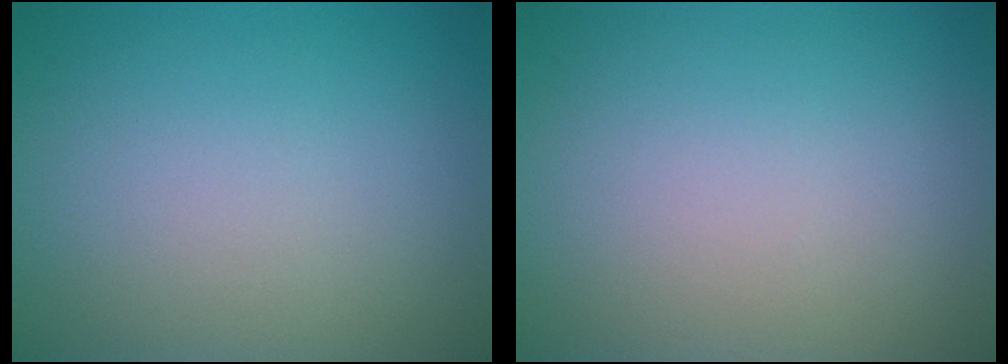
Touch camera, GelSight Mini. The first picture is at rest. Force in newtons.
{"total": 0.0}